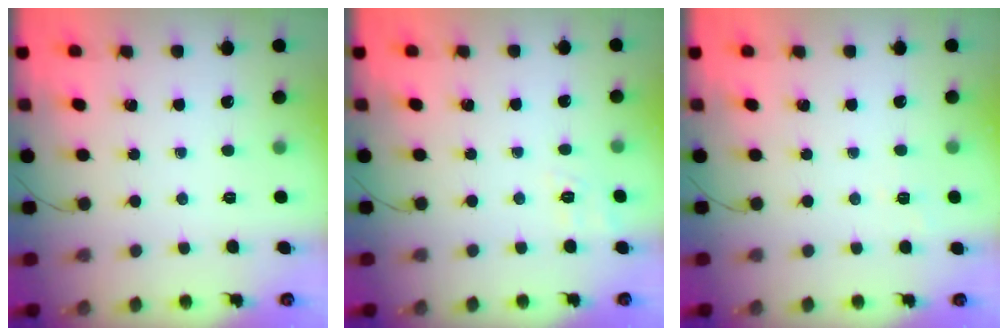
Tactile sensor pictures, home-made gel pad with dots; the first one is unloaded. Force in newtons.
{"total": 6.7, "press": 6.4, "slide": 2.1}
{"total": 2.7, "press": 2.2, "slide": 1.5}